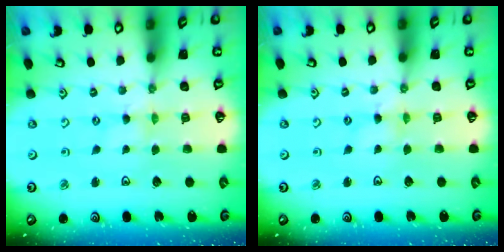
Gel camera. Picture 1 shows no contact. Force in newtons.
{"total": 1.7, "press": 1.7, "slide": 0.3}